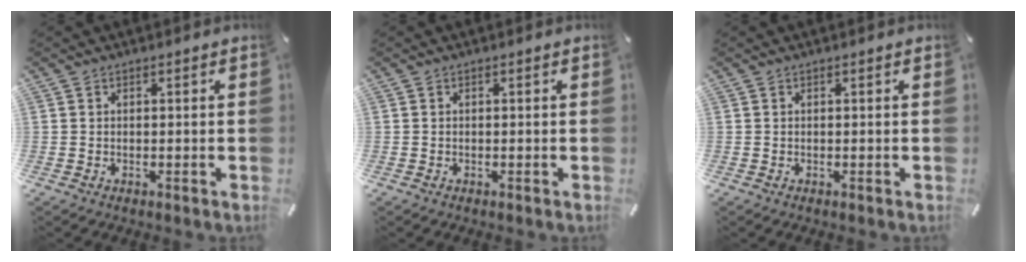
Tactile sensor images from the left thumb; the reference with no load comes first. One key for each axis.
{"total": 0.0}
{"total": 0.0}